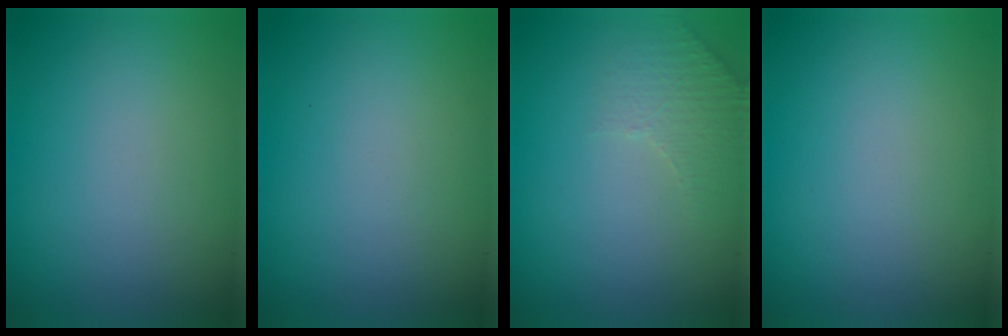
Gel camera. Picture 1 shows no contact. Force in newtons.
{"total": 0.0}
{"total": 2.1, "press": 2.0, "slide": 0.5}
{"total": 0.0}